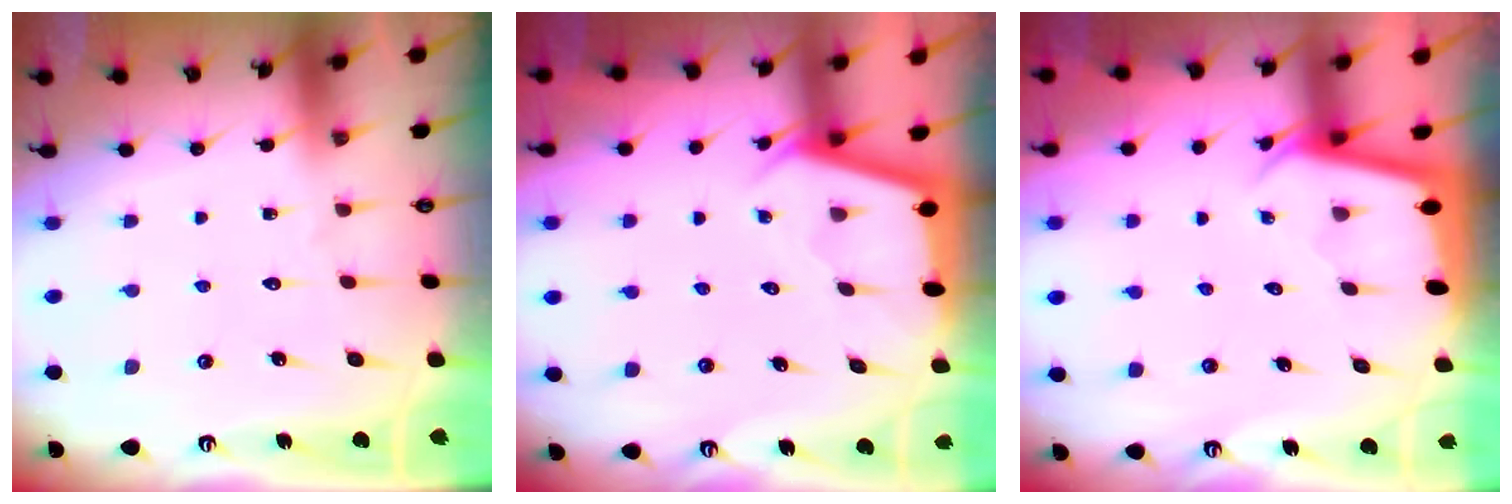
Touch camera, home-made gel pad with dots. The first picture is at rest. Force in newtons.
{"total": 2.4, "press": 2.4, "slide": 0.2}
{"total": 2.3, "press": 2.3, "slide": 0.1}